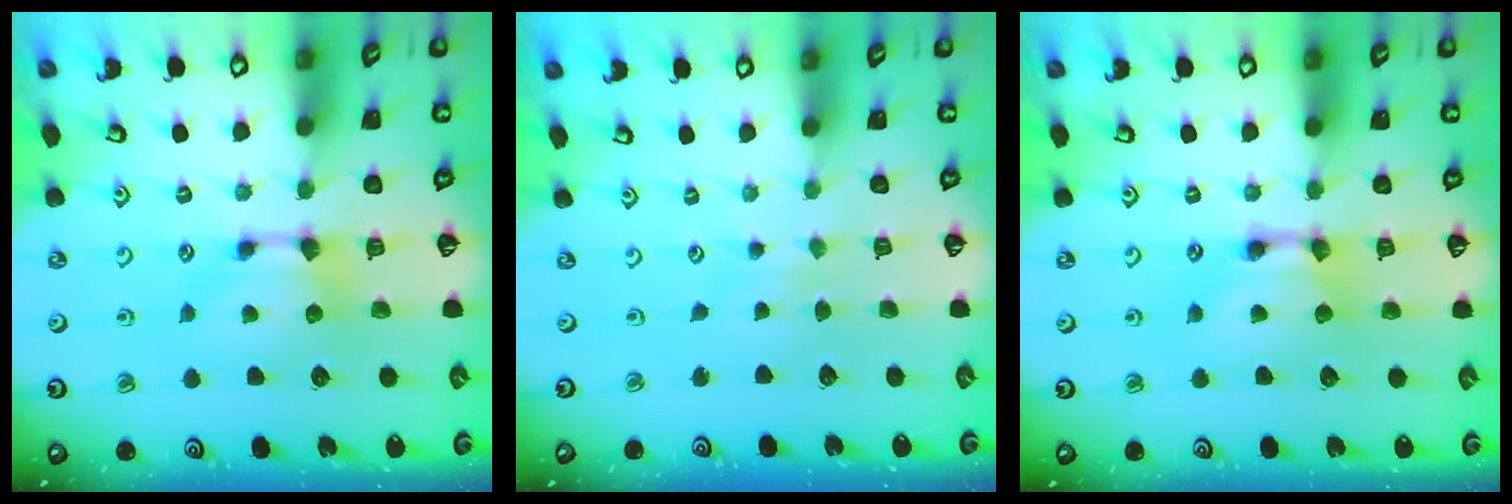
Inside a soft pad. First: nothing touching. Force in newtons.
{"total": 4.2, "press": 4.1, "slide": 0.3}
{"total": 2.0, "press": 2.0, "slide": 0.1}